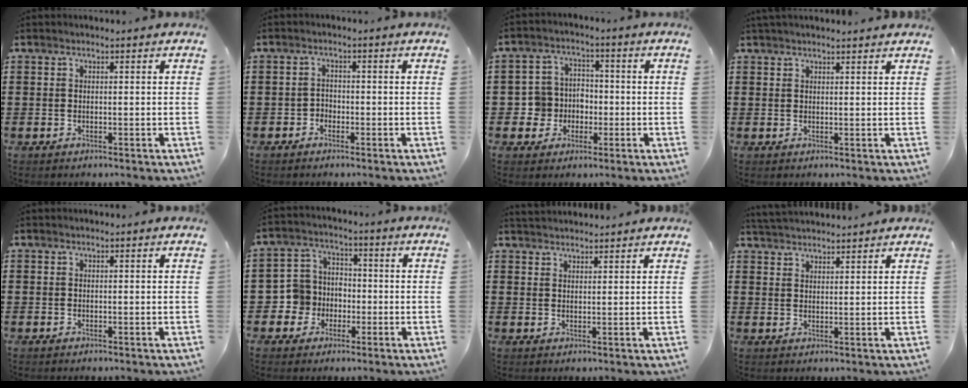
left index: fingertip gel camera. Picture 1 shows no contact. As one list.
[{"total": 1.5, "force": [-1.3, 0.9, 0.0], "torque": [-0.006, 0.003, -0.029]}, {"total": 5.6, "force": [-1.3, 5.3, 1.2], "torque": [-0.047, 0.012, -0.027]}, {"total": 1.4, "force": [1.4, 0.1, 0.3], "torque": [-0.010, 0.001, 0.027]}, {"total": 0.0}, {"total": 6.0, "force": [-1.8, 5.7, 0.8], "torque": [-0.051, 0.009, -0.040]}, {"total": 1.9, "force": [1.9, 0.1, -0.2], "torque": [-0.002, 0.000, 0.036]}, {"total": 2.5, "force": [2.5, -0.1, -0.2], "torque": [-0.005, -0.004, 0.048]}]